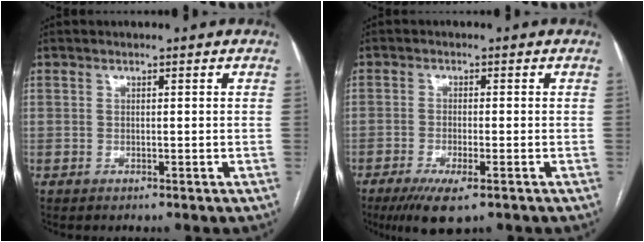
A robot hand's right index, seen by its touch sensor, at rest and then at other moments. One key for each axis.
{"total": 6.3, "fx": -3.8, "fy": 1.1, "fz": 4.9, "tx": -0.087, "ty": -0.016, "tz": -0.062}